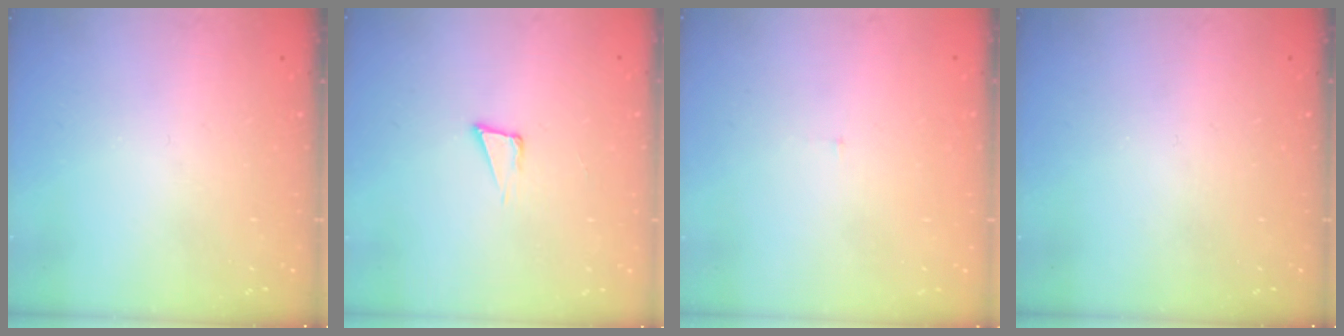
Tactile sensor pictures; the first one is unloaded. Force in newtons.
{"total": 3.9, "press": 2.6, "slide": 2.9}
{"total": 3.0, "press": 3.0, "slide": 0.2}
{"total": 0.0}